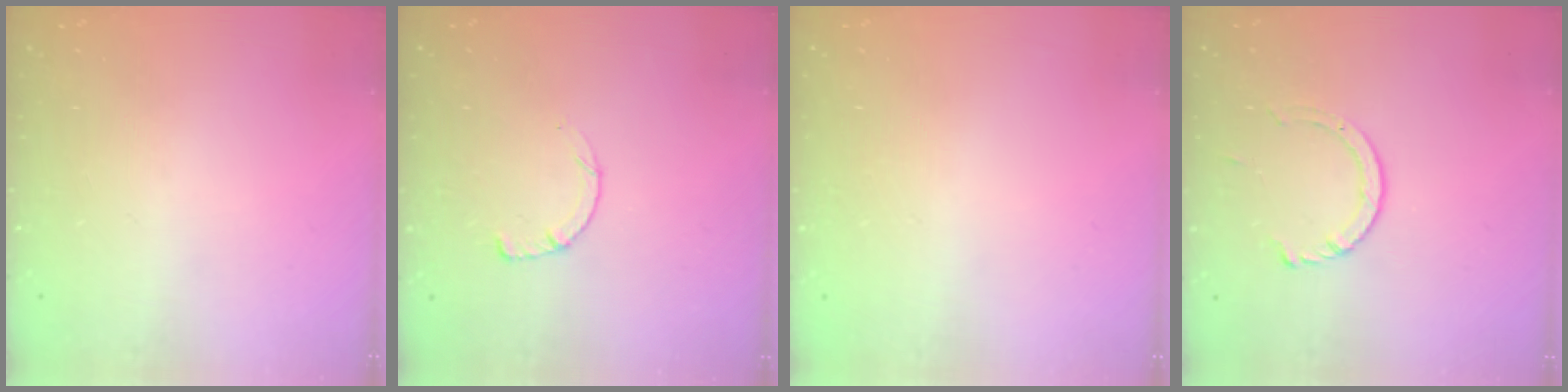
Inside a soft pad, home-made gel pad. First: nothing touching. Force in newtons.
{"total": 3.0, "press": 3.0, "slide": 0.3}
{"total": 2.6, "press": 2.6, "slide": 0.2}
{"total": 3.9, "press": 3.9, "slide": 0.4}